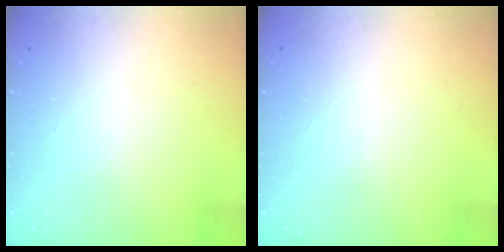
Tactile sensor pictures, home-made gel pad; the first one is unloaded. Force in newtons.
{"total": 0.0}